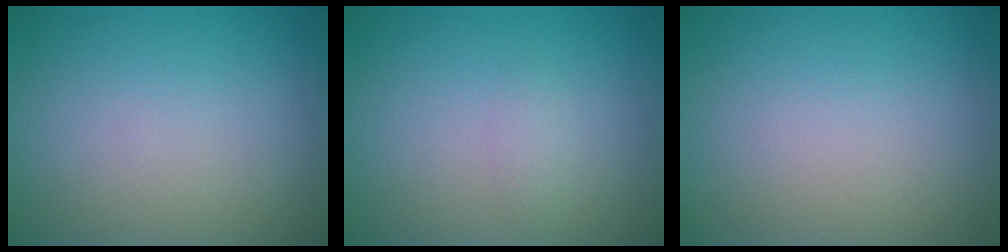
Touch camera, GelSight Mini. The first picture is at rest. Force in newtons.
{"total": 0.9, "press": 0.9, "slide": 0.0}
{"total": 0.0}